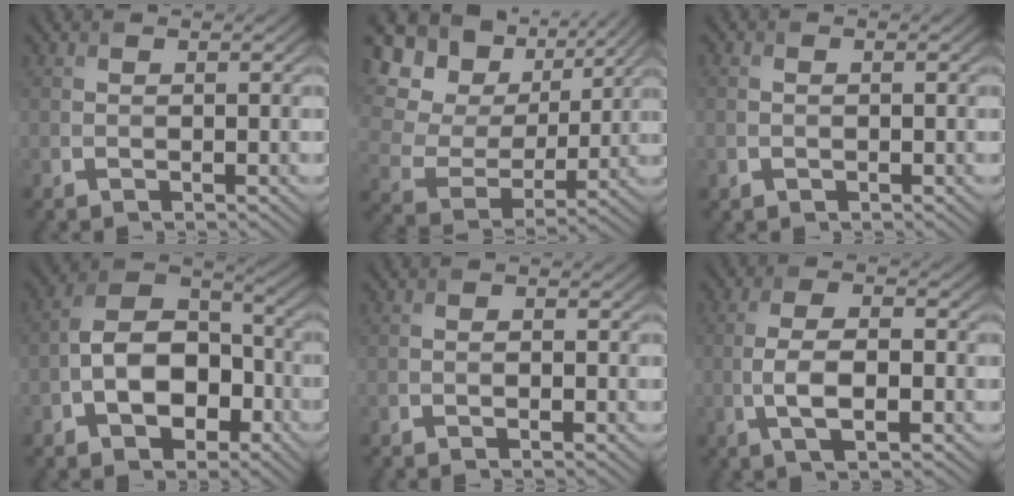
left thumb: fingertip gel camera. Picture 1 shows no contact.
{"total": 15.2, "force": [6.4, 11.1, 8.1], "torque": [-0.244, 0.039, 0.135]}
{"total": 1.0, "force": [-0.3, 1.0, 0.2], "torque": [-0.004, -0.006, -0.007]}
{"total": 10.3, "force": [-3.6, 6.5, 7.1], "torque": [-0.133, 0.001, -0.078]}
{"total": 0.9, "force": [-0.7, 0.1, 0.6], "torque": [-0.011, 0.000, -0.014]}
{"total": 5.7, "force": [-1.8, 1.8, 5.0], "torque": [-0.107, 0.002, -0.038]}